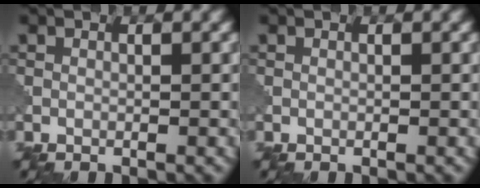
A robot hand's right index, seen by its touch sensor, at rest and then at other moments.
{"total": 0.0}